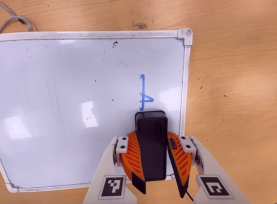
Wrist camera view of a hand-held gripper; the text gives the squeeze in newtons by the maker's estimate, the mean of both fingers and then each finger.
{"total": 11.6, "left": 11.2, "right": 12.0}